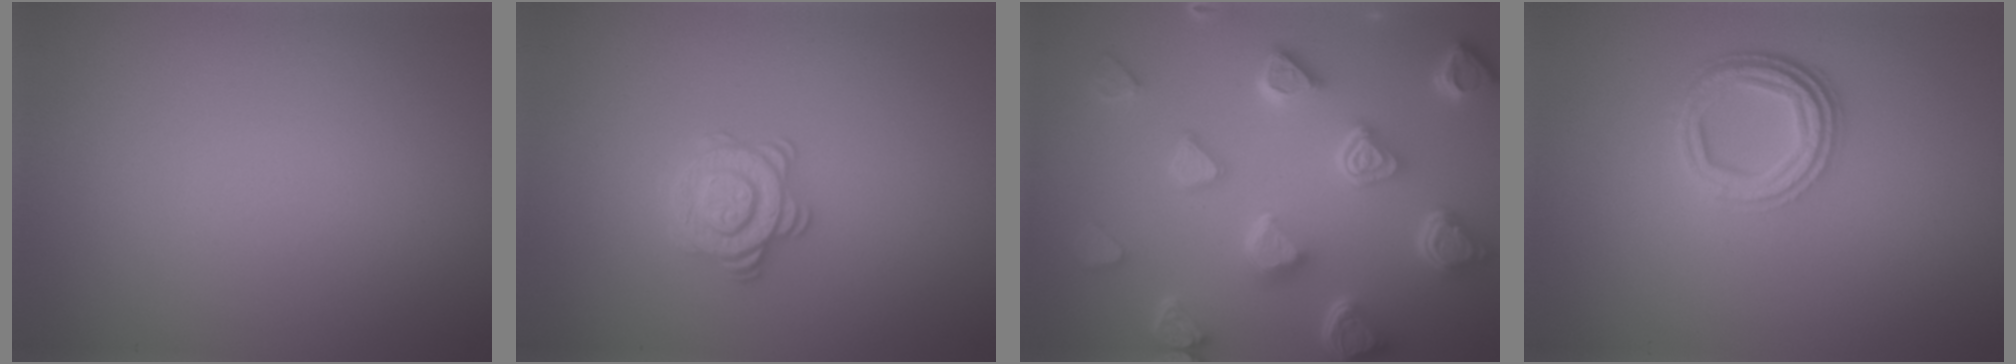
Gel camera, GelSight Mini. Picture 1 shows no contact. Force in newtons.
{"total": 2.8, "press": 2.6, "slide": 1.0}
{"total": 7.7, "press": 5.9, "slide": 4.9}
{"total": 4.1, "press": 3.2, "slide": 2.7}